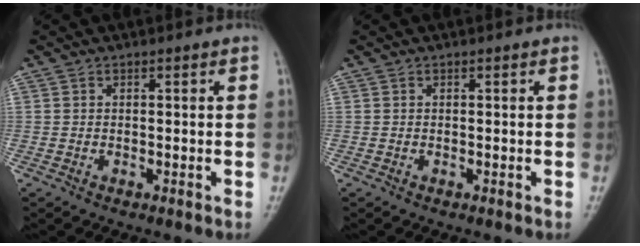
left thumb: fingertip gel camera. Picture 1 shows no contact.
{"total": 0.0}